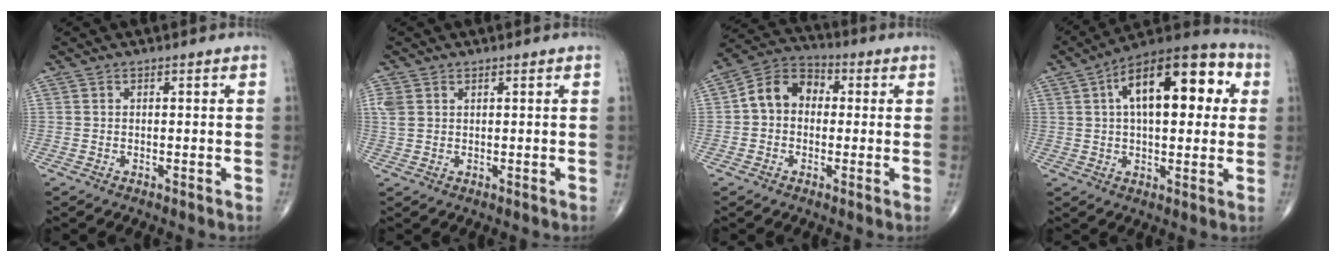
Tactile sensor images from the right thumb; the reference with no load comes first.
{"total": 2.9, "force": [1.2, 2.0, 1.7], "torque": [-0.046, 0.005, 0.031]}
{"total": 9.1, "force": [0.5, 7.2, 5.6], "torque": [-0.078, 0.032, -0.008]}
{"total": 20.7, "force": [5.2, 10.0, 17.3], "torque": [-0.230, 0.025, 0.067]}